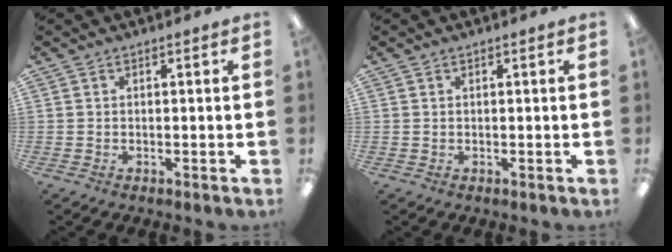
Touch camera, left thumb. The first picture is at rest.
{"total": 0.0}